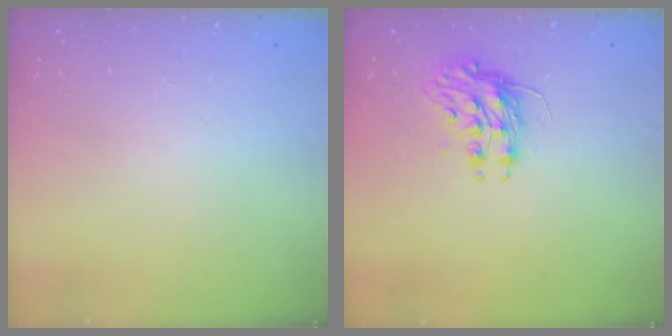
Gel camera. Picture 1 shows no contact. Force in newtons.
{"total": 8.4, "press": 8.4, "slide": 0.3}